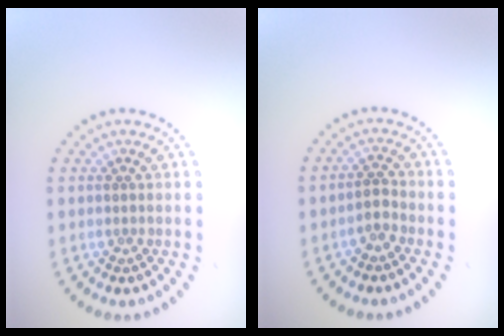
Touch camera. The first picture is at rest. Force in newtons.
{"total": 1.7, "press": 1.3, "slide": 1.0}